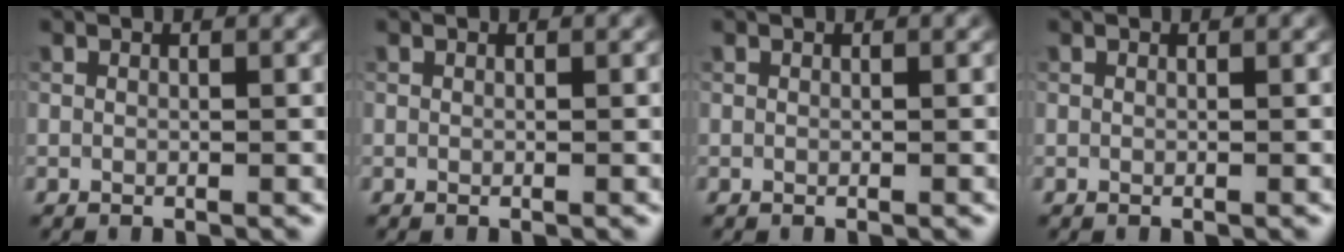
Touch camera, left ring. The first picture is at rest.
{"total": 0.0}
{"total": 0.0}
{"total": 0.0}